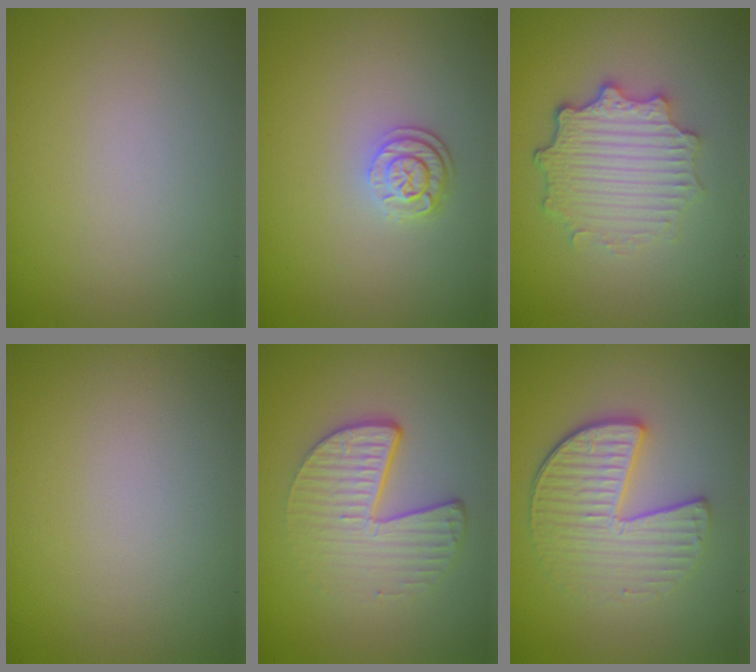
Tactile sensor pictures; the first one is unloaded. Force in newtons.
{"total": 2.5, "press": 1.9, "slide": 1.6}
{"total": 4.8, "press": 3.8, "slide": 3.0}
{"total": 0.0}
{"total": 4.7, "press": 3.0, "slide": 3.6}
{"total": 4.0, "press": 3.5, "slide": 2.0}